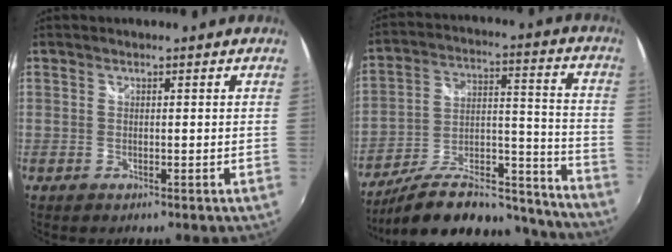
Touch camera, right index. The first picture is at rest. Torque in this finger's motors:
{"motor_torque": [-0.74, -0.59, -0.08, -0.19]}